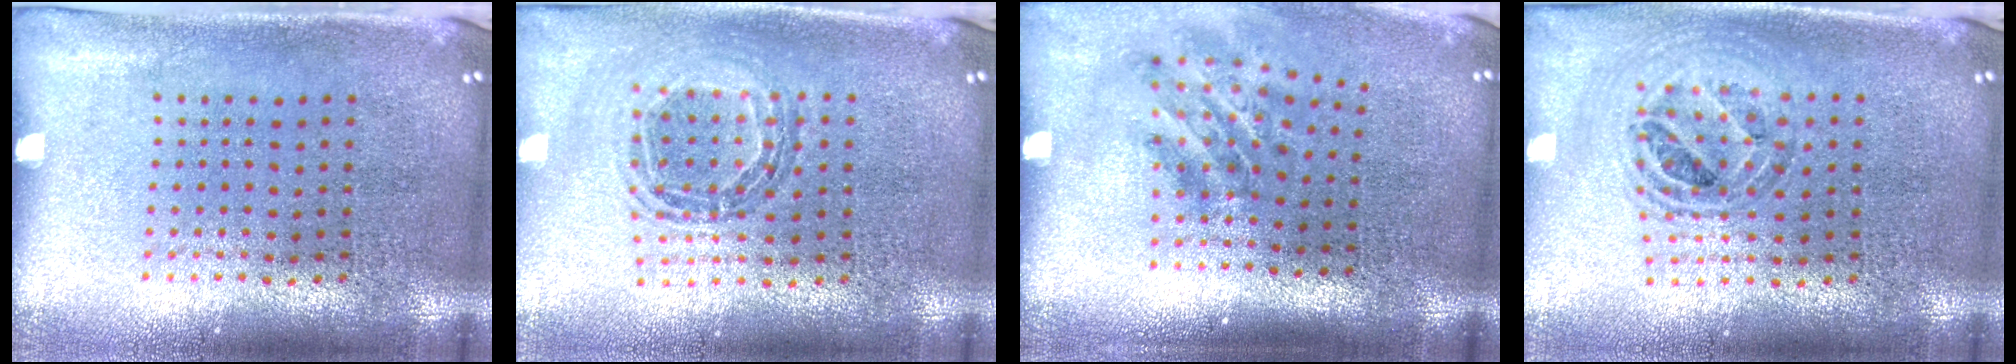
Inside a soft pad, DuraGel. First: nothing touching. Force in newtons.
{"total": 0.8, "press": 0.8, "slide": 0.1}
{"total": 1.9, "press": 1.2, "slide": 1.5}
{"total": 0.9, "press": 0.9, "slide": 0.0}